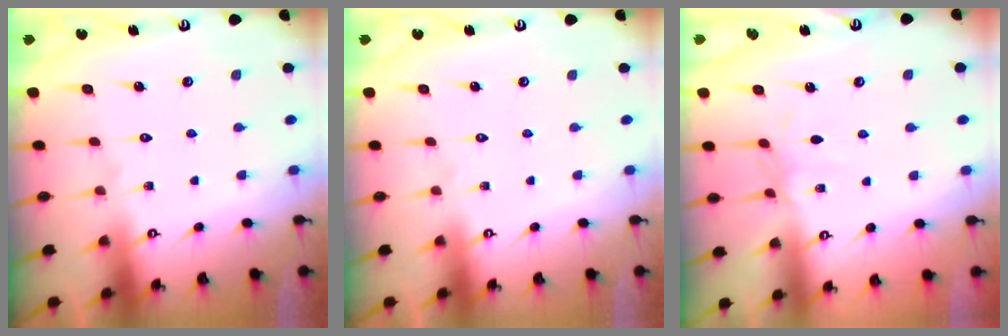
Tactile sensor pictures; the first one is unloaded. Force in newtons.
{"total": 0.0}
{"total": 1.7, "press": 1.6, "slide": 0.4}